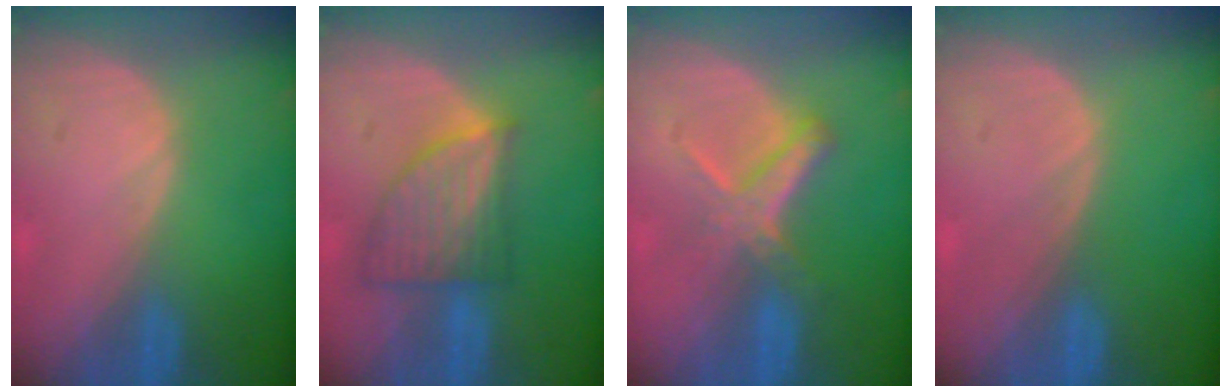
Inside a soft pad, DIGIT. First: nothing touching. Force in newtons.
{"total": 7.5, "press": 6.7, "slide": 3.4}
{"total": 5.6, "press": 5.1, "slide": 2.3}
{"total": 0.0}